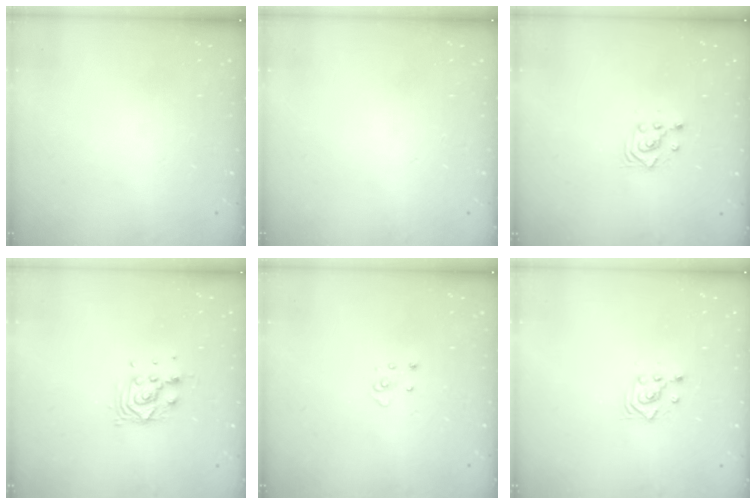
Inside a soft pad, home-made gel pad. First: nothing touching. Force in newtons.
{"total": 0.0}
{"total": 2.3, "press": 2.3, "slide": 0.2}
{"total": 7.2, "press": 7.2, "slide": 0.6}
{"total": 3.4, "press": 3.4, "slide": 0.1}
{"total": 2.3, "press": 2.3, "slide": 0.2}